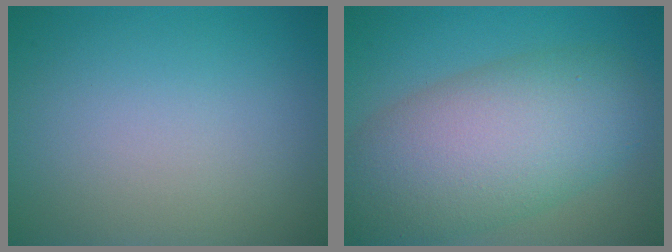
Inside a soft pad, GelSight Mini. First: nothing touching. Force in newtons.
{"total": 10.0, "press": 10.0, "slide": 0.6}